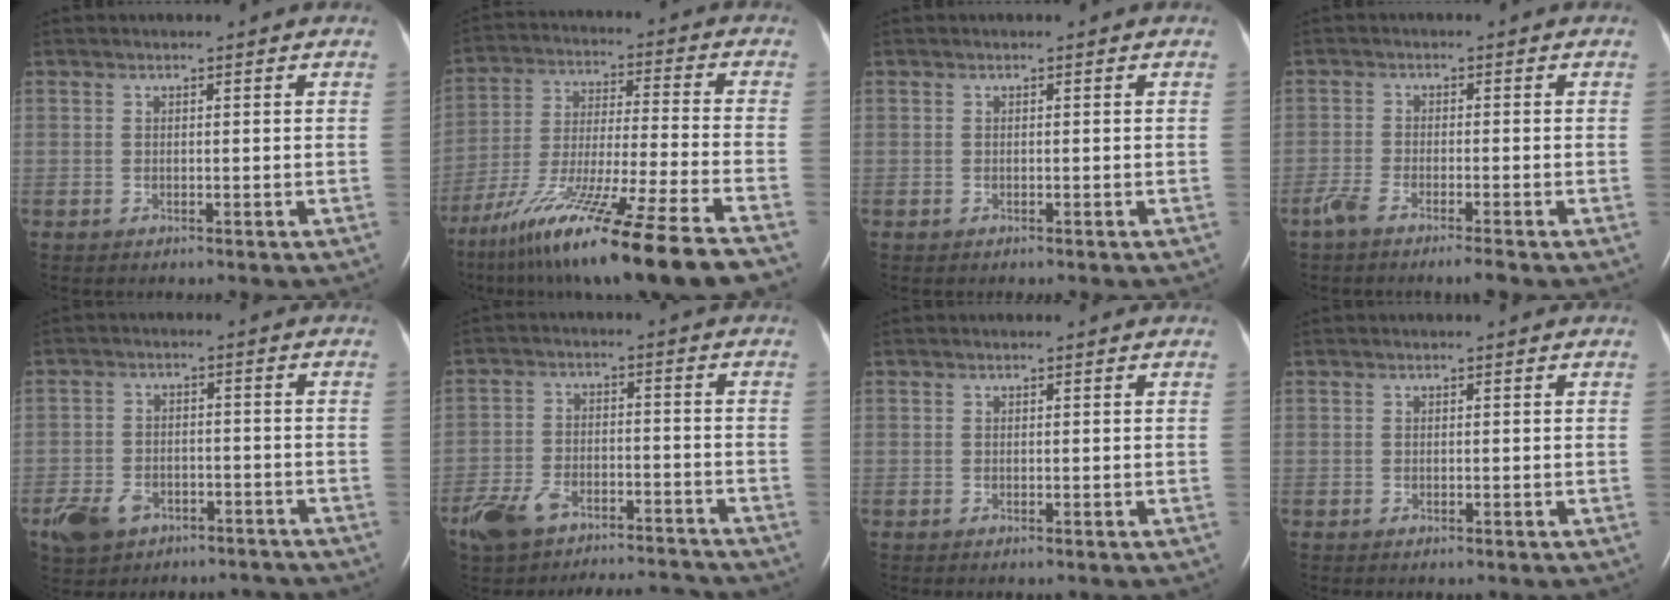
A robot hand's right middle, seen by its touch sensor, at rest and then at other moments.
{"total": 21.2, "force": [-15.7, -1.1, 14.2], "torque": [-0.236, -0.055, -0.271]}
{"total": 0.0}
{"total": 4.1, "force": [-3.1, 0.3, 2.7], "torque": [-0.053, -0.007, -0.060]}
{"total": 9.2, "force": [-6.3, 5.7, 3.5], "torque": [-0.074, 0.009, -0.096]}
{"total": 12.0, "force": [-10.3, 4.4, 4.3], "torque": [-0.084, 0.025, -0.163]}
{"total": 0.0}
{"total": 0.0}